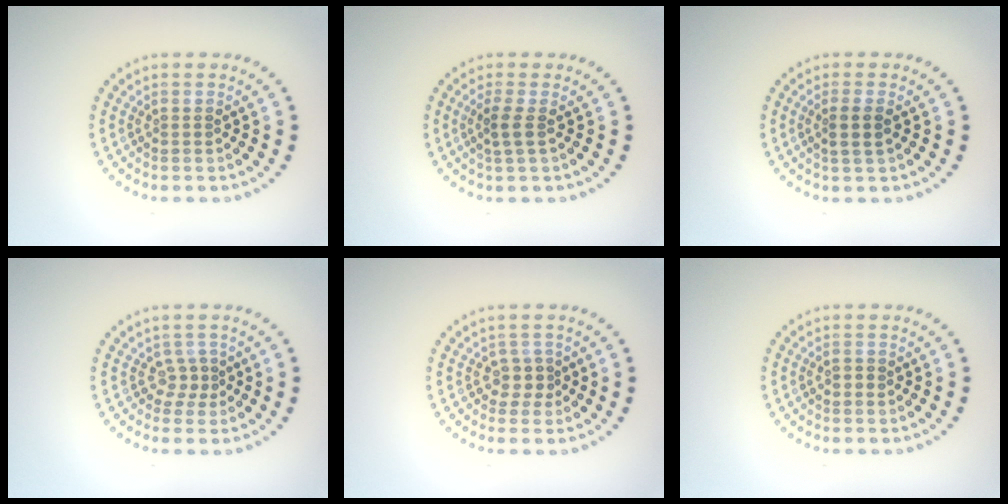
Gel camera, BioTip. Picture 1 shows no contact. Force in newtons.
{"total": 1.6, "press": 1.3, "slide": 0.9}
{"total": 1.9, "press": 1.7, "slide": 0.9}
{"total": 1.6, "press": 1.0, "slide": 1.2}
{"total": 1.6, "press": 1.2, "slide": 1.1}
{"total": 0.8, "press": 0.8, "slide": 0.1}